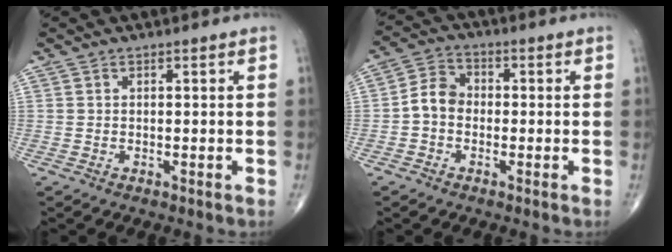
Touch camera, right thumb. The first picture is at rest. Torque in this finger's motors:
{"motor_torque": [0.01, -0.13, 0.76, -0.08, 0.00]}